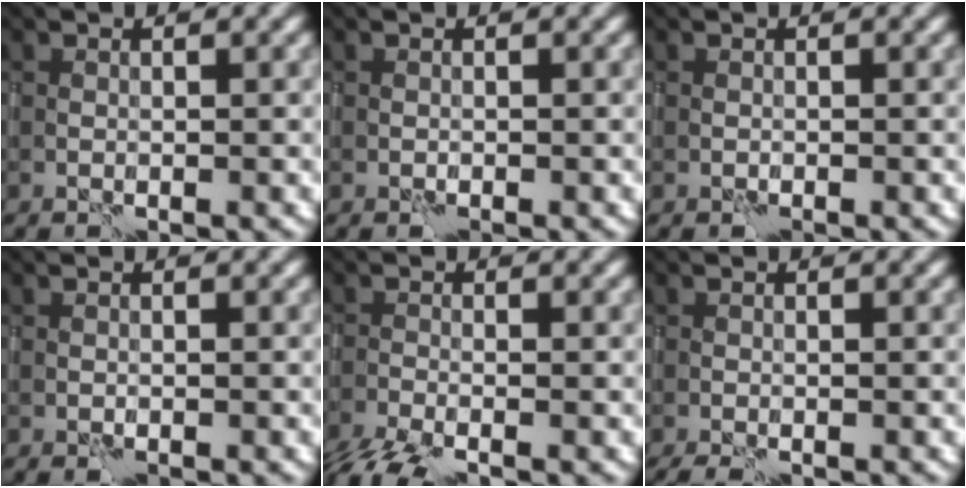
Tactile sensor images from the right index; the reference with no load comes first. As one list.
[{"total": 0.0}, {"total": 0.0}, {"total": 0.0}, {"total": 3.6, "force": [-2.9, 0.9, 2.0], "torque": [-0.043, -0.014, -0.065]}, {"total": 1.9, "force": [-1.3, 0.6, 1.2], "torque": [-0.025, -0.004, -0.018]}]